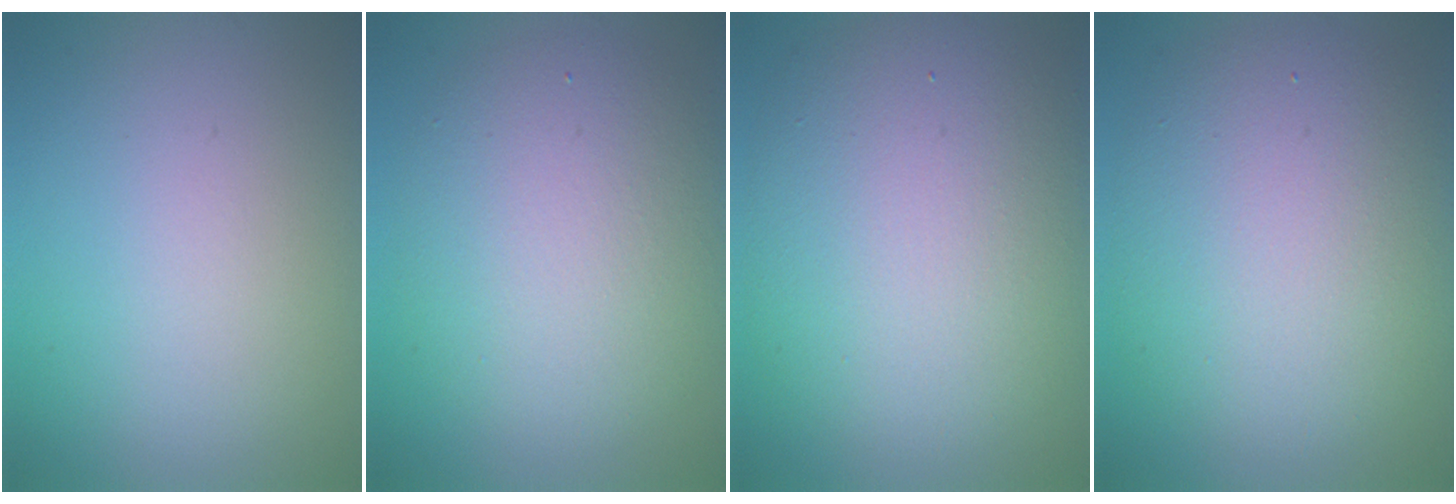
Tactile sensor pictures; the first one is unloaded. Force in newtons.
{"total": 6.9, "press": 6.9, "slide": 0.1}
{"total": 11.0, "press": 11.0, "slide": 0.2}
{"total": 9.7, "press": 9.7, "slide": 0.7}